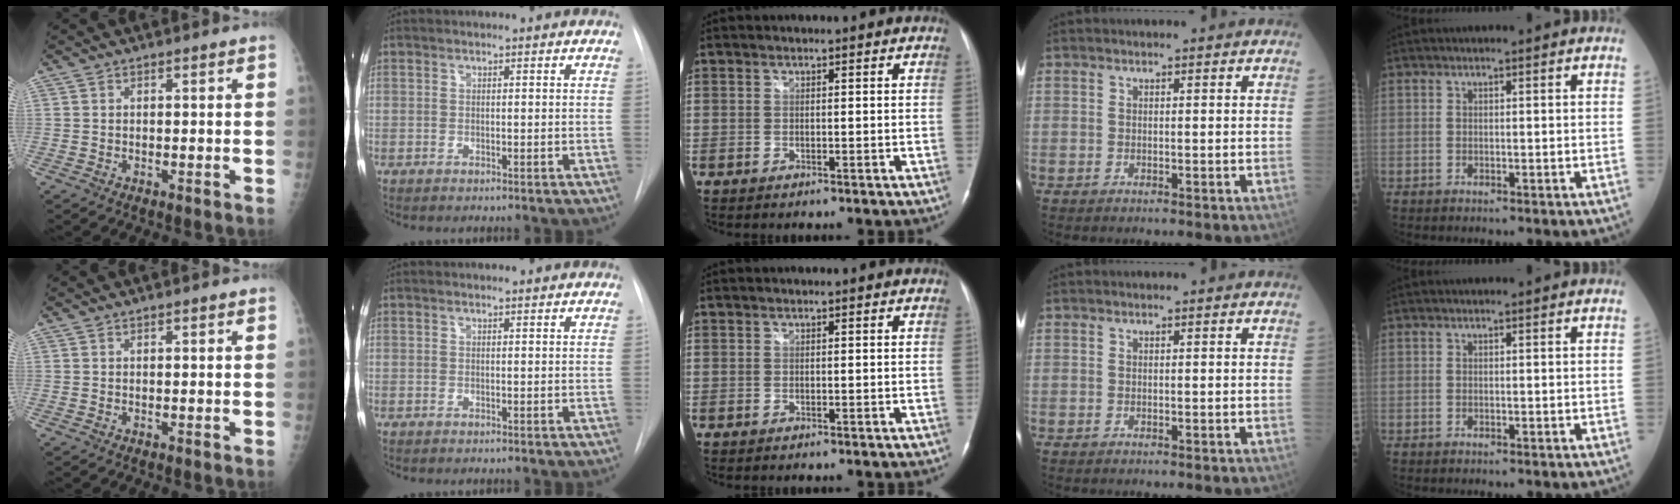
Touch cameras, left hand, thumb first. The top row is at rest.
{"thumb": {"total": 0.5, "force": [0.2, 0.1, 0.4], "torque": [-0.006, 0.001, 0.003]}}